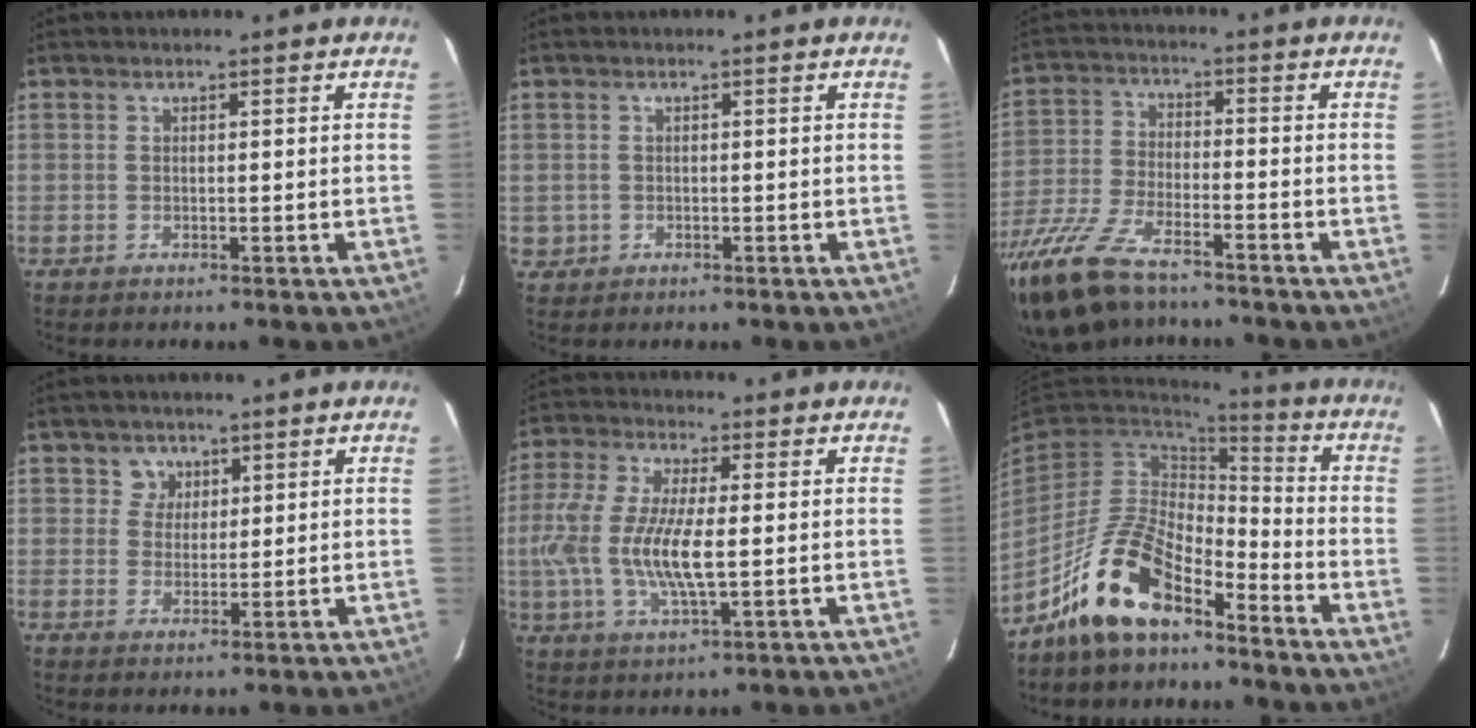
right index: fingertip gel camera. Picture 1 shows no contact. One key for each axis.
{"total": 2.2, "fx": -0.2, "fy": 2.2, "fz": 0.2, "tx": -0.001, "ty": 0.005, "tz": 0.000}
{"total": 19.7, "fx": -15.0, "fy": 7.1, "fz": 10.6, "tx": -0.242, "ty": -0.038, "tz": -0.278}
{"total": 3.3, "fx": 1.6, "fy": 2.9, "fz": 0.0, "tx": 0.015, "ty": 0.013, "tz": 0.025}
{"total": 12.4, "fx": -0.9, "fy": 3.8, "fz": 11.8, "tx": -0.250, "ty": -0.003, "tz": -0.019}
{"total": 14.7, "fx": -9.9, "fy": 6.2, "fz": 9.0, "tx": -0.188, "ty": 0.002, "tz": -0.187}